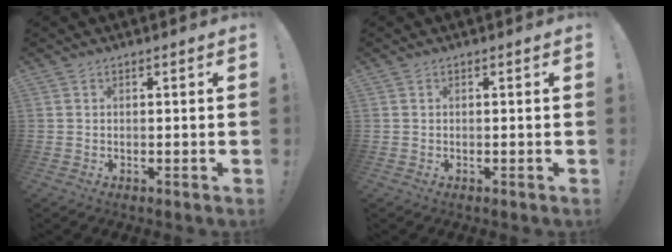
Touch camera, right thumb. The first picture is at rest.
{"total": 0.0}